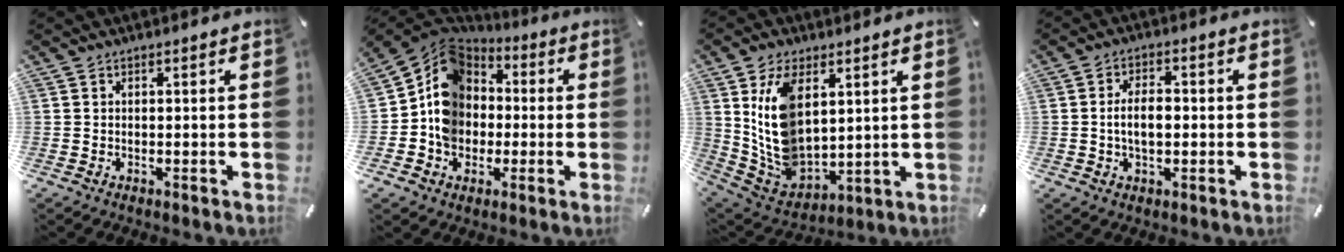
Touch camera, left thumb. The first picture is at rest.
{"total": 12.4, "force": [-1.2, 11.3, 4.8], "torque": [-0.116, 0.013, -0.023]}
{"total": 14.0, "force": [4.6, 9.1, 9.6], "torque": [-0.221, -0.020, 0.085]}
{"total": 5.8, "force": [-0.5, 3.3, 4.8], "torque": [-0.086, 0.005, -0.013]}